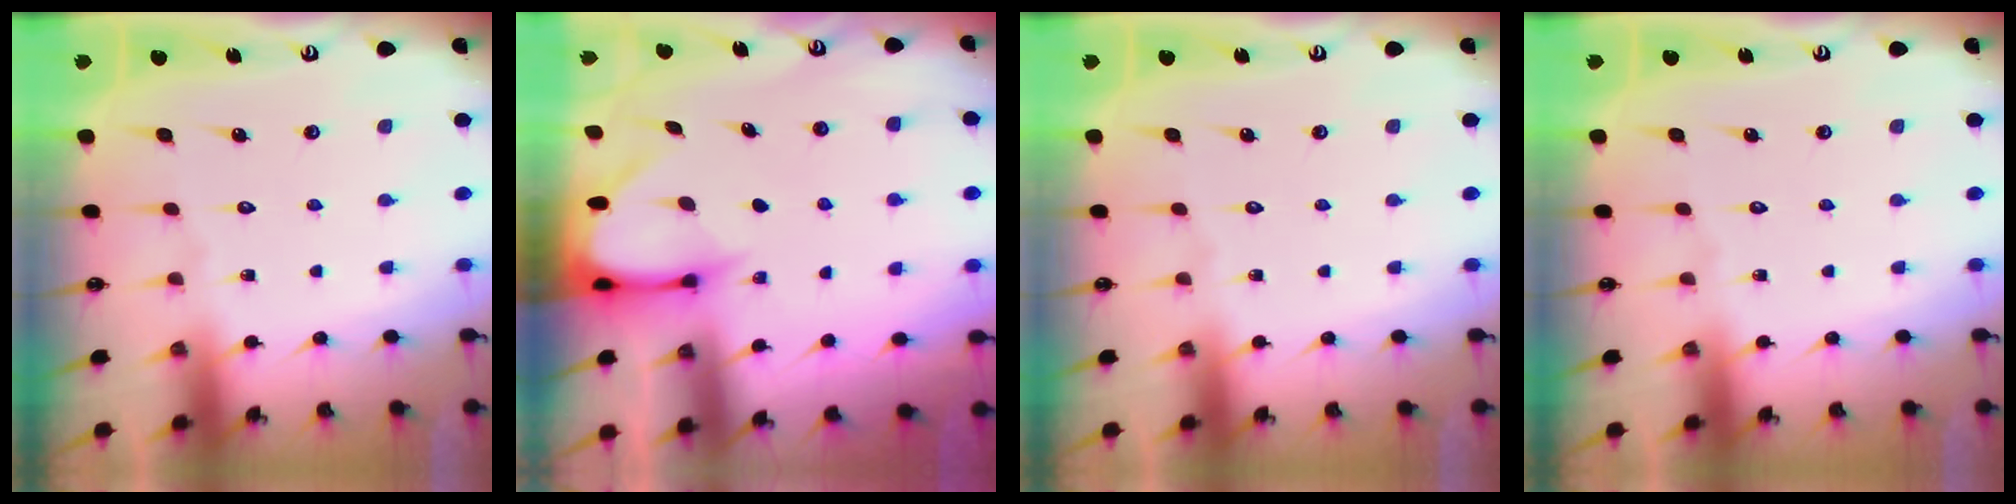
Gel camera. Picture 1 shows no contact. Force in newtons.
{"total": 3.3, "press": 3.3, "slide": 0.2}
{"total": 0.0}
{"total": 0.0}